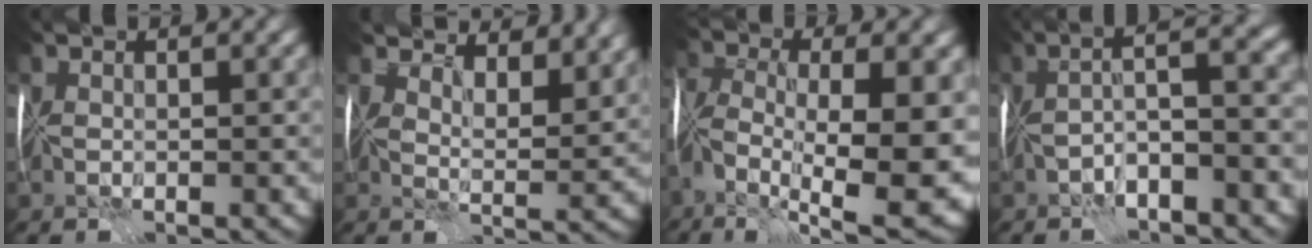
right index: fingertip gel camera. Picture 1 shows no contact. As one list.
[{"total": 6.3, "force": [5.9, 1.0, 2.0], "torque": [-0.041, -0.015, 0.078]}, {"total": 13.6, "force": [-4.4, 4.8, 12.0], "torque": [-0.220, -0.008, -0.064]}, {"total": 4.3, "force": [-1.9, -0.2, 3.8], "torque": [-0.062, 0.011, -0.035]}]